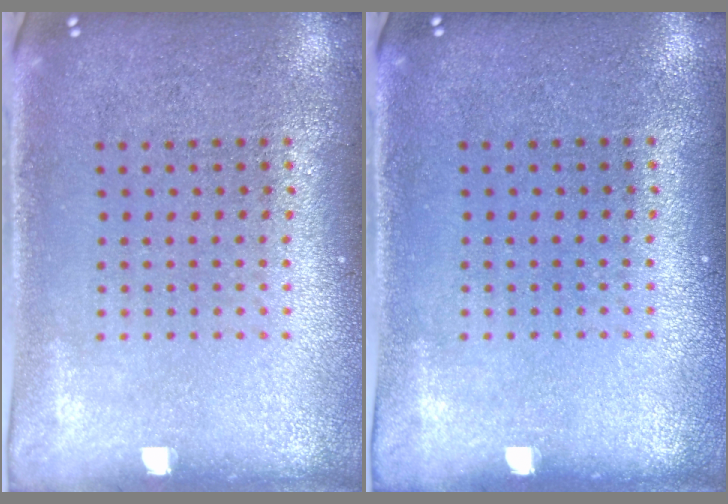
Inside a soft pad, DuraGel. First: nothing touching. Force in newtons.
{"total": 0.0}